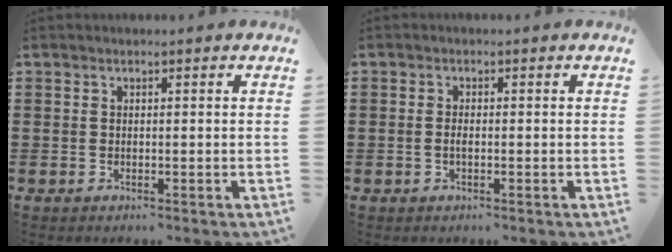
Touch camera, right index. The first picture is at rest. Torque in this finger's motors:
{"motor_torque": [0.00, 2.14, -0.02, 0.00]}